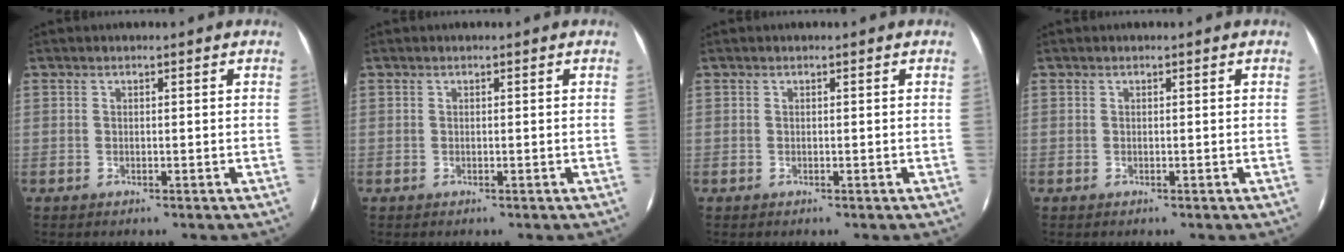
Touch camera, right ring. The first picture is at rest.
{"total": 0.0}
{"total": 0.0}
{"total": 0.0}